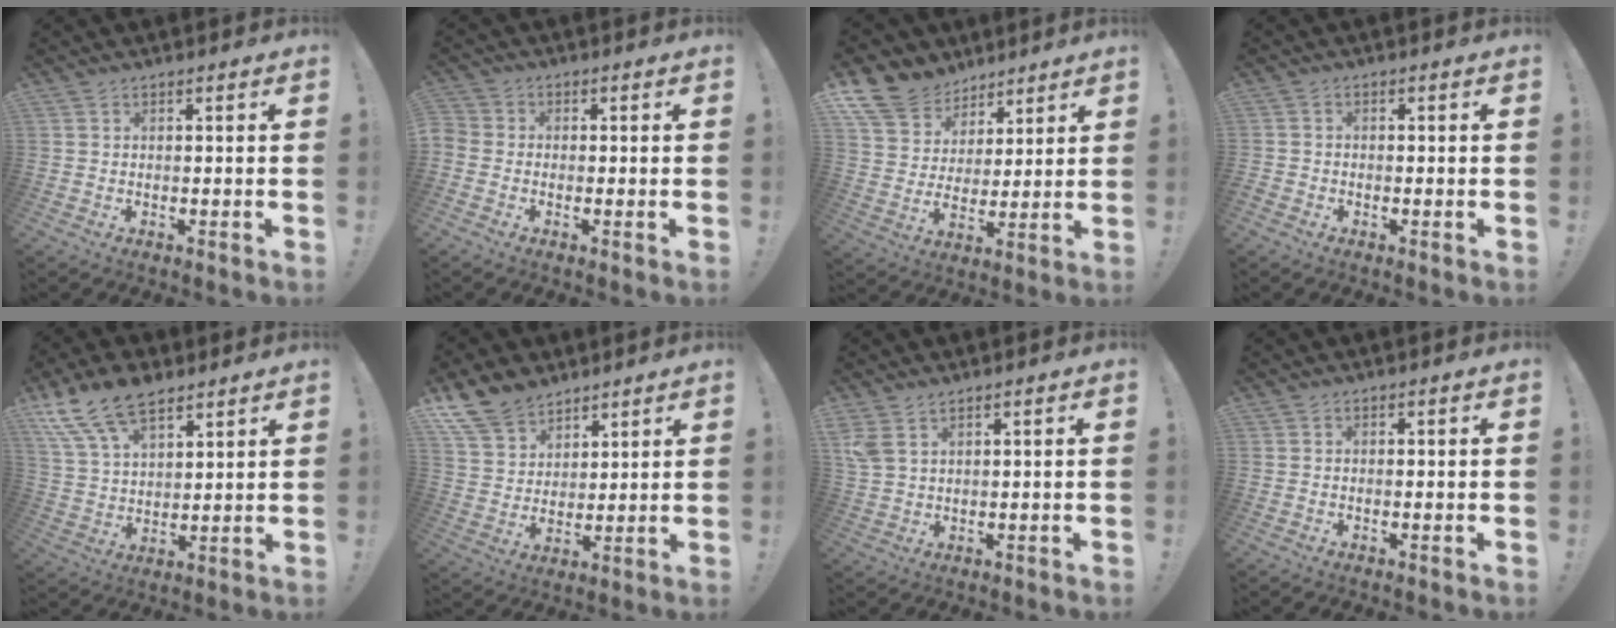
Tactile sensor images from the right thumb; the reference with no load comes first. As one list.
[{"total": 2.4, "force": [-1.3, 1.8, 0.9], "torque": [-0.023, 0.005, -0.024]}, {"total": 13.1, "force": [8.8, 8.9, 3.8], "torque": [-0.069, -0.067, 0.172]}, {"total": 1.4, "force": [-1.1, 0.8, 0.3], "torque": [-0.006, 0.006, -0.019]}, {"total": 14.5, "force": [10.1, 7.2, 7.5], "torque": [-0.157, -0.053, 0.188]}, {"total": 12.9, "force": [9.5, 7.8, 3.8], "torque": [-0.077, -0.061, 0.187]}, {"total": 4.6, "force": [2.9, 2.2, 2.8], "torque": [-0.058, -0.008, 0.057]}, {"total": 0.0}]